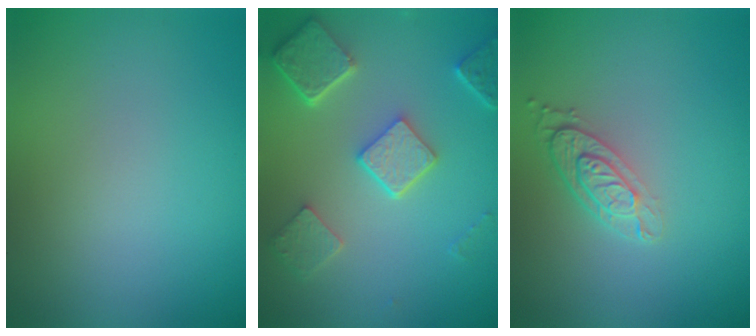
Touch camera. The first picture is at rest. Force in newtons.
{"total": 5.5, "press": 4.2, "slide": 3.5}
{"total": 3.0, "press": 2.2, "slide": 2.1}